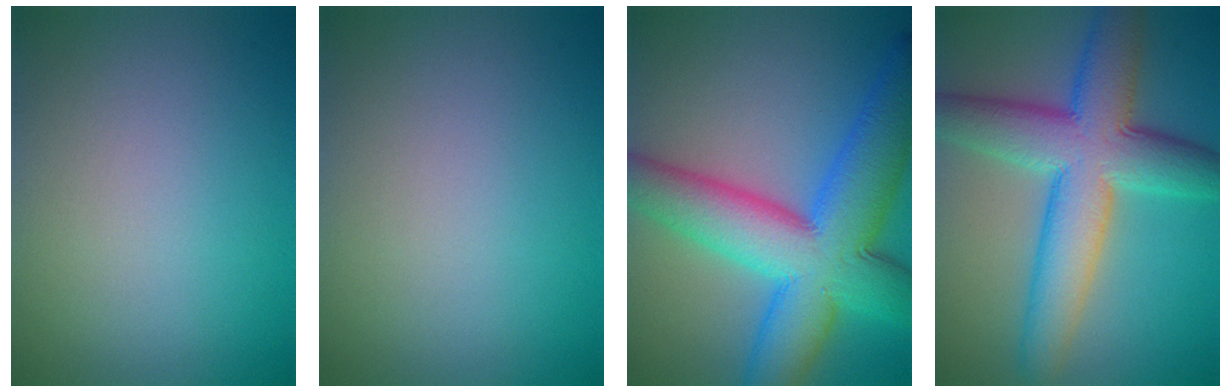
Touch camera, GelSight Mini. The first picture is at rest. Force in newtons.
{"total": 0.0}
{"total": 12.4, "press": 12.4, "slide": 0.2}
{"total": 9.6, "press": 9.6, "slide": 0.1}